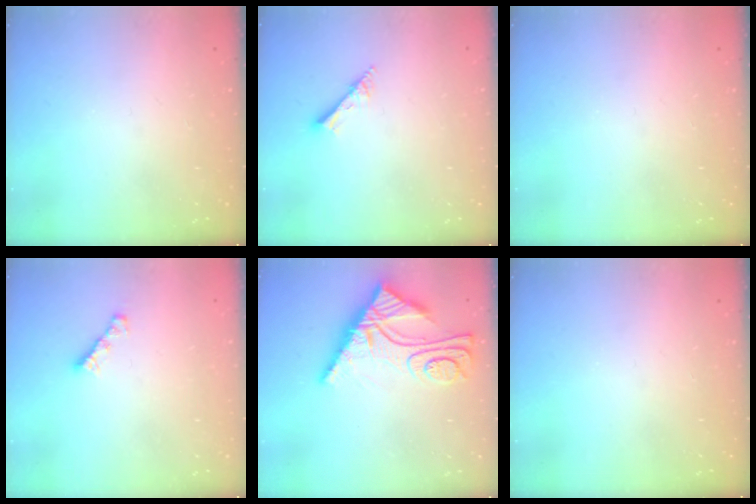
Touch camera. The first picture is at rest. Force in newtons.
{"total": 2.8, "press": 2.8, "slide": 0.2}
{"total": 0.0}
{"total": 3.5, "press": 3.5, "slide": 0.3}
{"total": 11.4, "press": 11.4, "slide": 1.0}
{"total": 0.0}